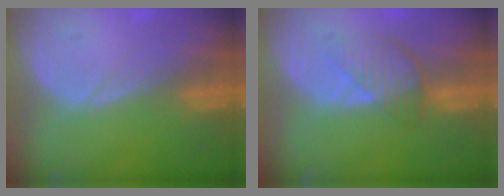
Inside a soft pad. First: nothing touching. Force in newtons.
{"total": 4.5, "press": 4.1, "slide": 2.0}